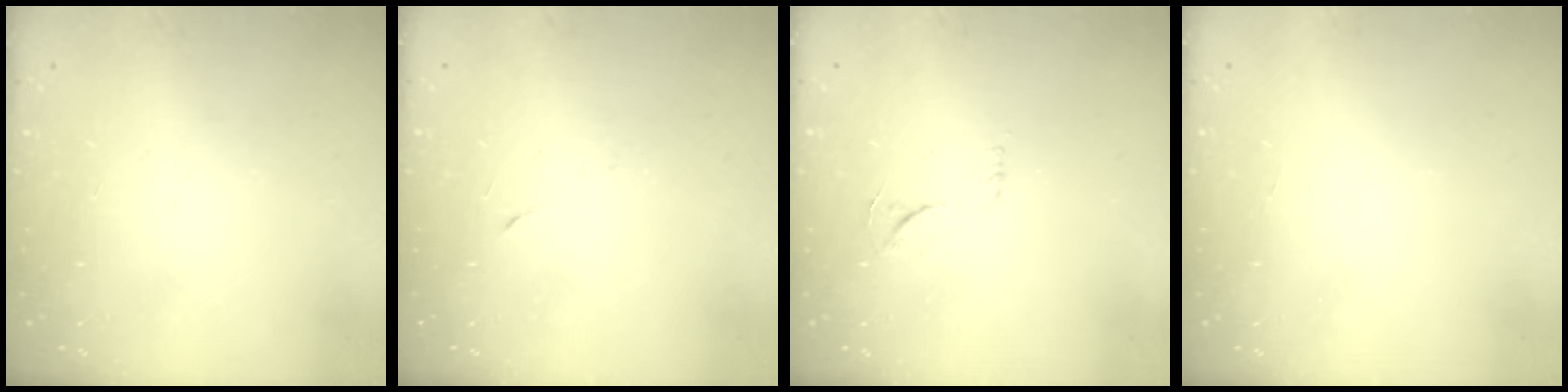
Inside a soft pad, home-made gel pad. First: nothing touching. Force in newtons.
{"total": 2.9, "press": 2.7, "slide": 1.0}
{"total": 6.1, "press": 6.1, "slide": 0.3}
{"total": 1.6, "press": 1.5, "slide": 0.1}